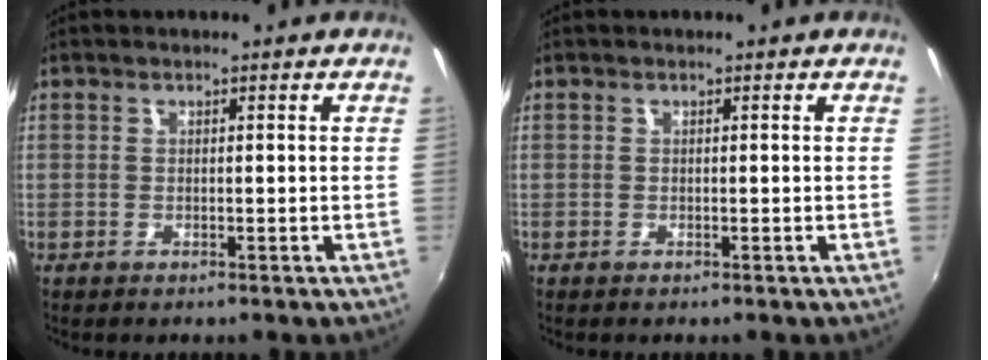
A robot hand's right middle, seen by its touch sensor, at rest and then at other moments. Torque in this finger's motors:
{"motor_torque": [0.24, -0.36, 0.04, 0.00]}